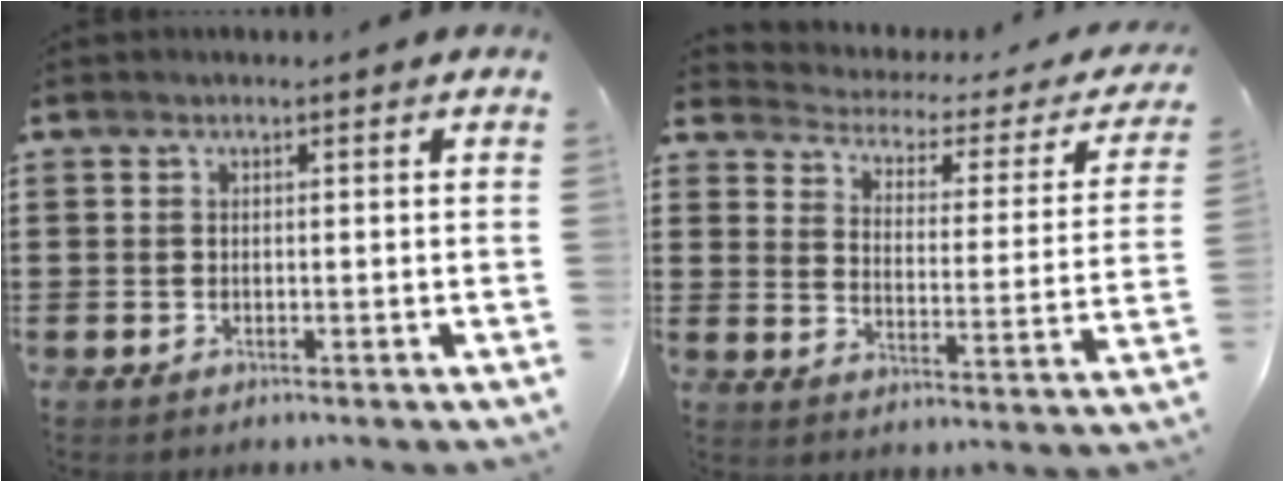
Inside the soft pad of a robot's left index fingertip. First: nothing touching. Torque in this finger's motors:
{"motor_torque": [1.41, -0.73, -0.07, -0.05]}